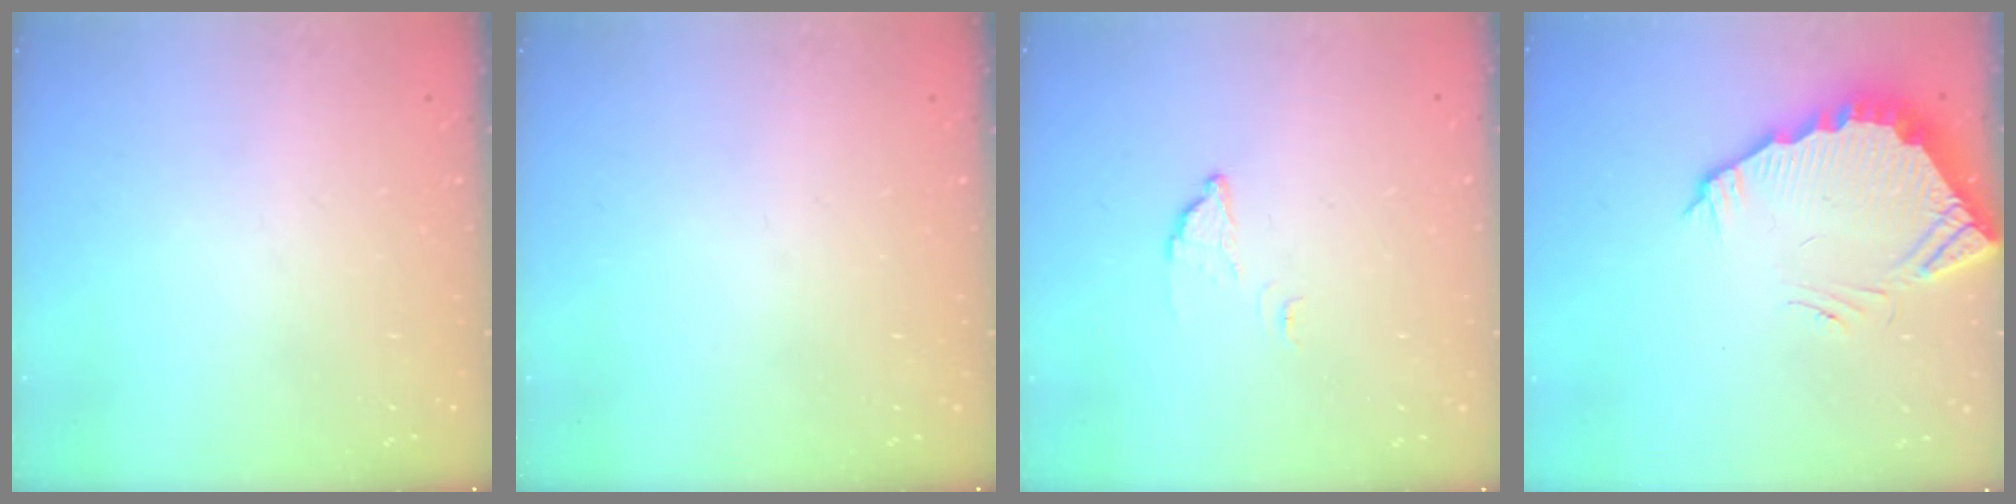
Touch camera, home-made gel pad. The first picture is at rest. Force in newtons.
{"total": 0.0}
{"total": 2.5, "press": 2.5, "slide": 0.1}
{"total": 4.8, "press": 4.8, "slide": 0.1}